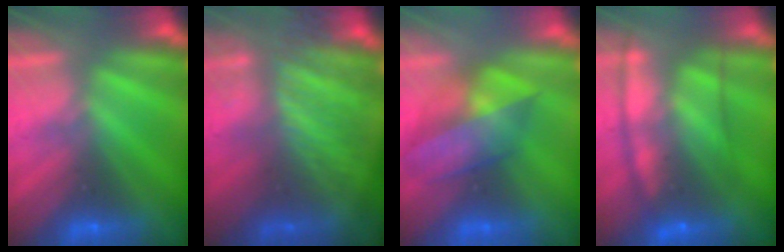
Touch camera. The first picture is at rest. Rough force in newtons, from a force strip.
{"total": 4.4}
{"total": 4.0}
{"total": 6.9}